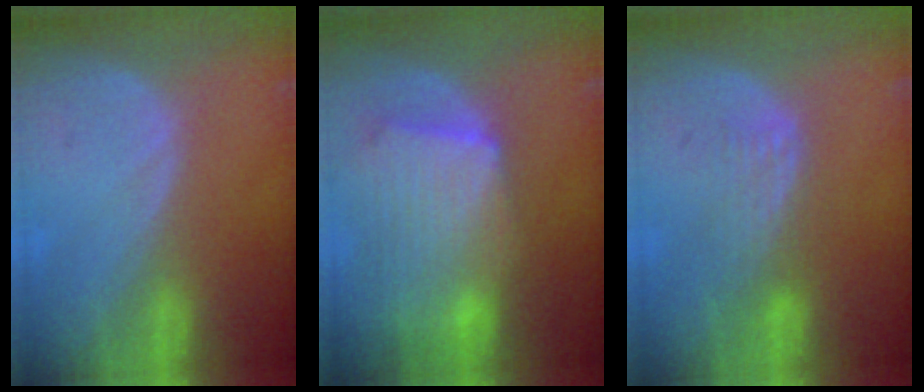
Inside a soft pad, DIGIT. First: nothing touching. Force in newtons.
{"total": 10.7, "press": 9.3, "slide": 5.4}
{"total": 4.2, "press": 3.5, "slide": 2.4}